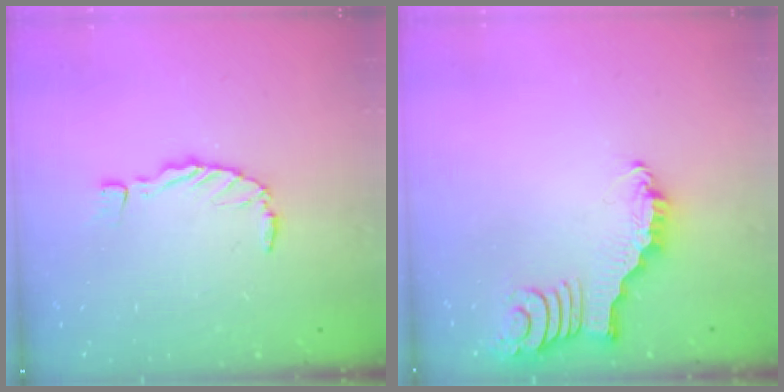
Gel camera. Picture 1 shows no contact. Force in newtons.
{"total": 2.4, "press": 2.4, "slide": 0.3}